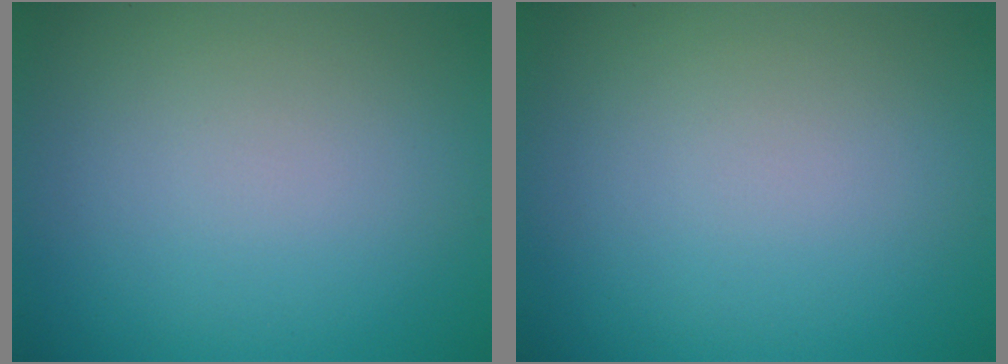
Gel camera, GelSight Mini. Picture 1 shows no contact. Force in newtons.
{"total": 0.0}